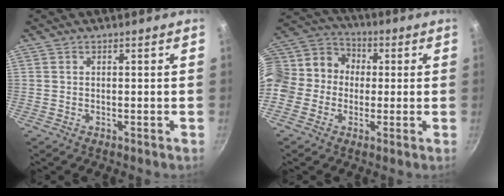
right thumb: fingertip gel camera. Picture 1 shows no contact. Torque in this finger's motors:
{"motor_torque": [-0.42, 1.53, 0.84, -0.01, 0.24]}